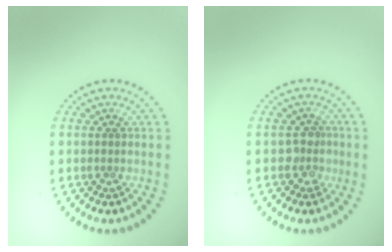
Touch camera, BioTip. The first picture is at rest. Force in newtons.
{"total": 1.8, "press": 1.6, "slide": 0.8}